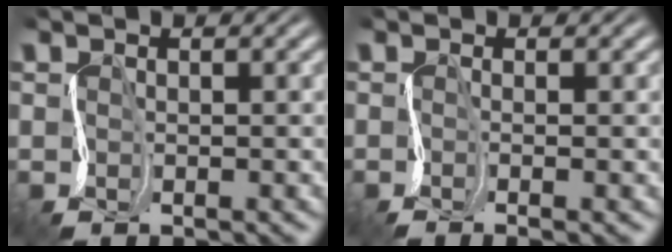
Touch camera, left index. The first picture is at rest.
{"total": 1.7, "force": [-0.4, 0.5, 1.6], "torque": [-0.020, -0.006, -0.008]}